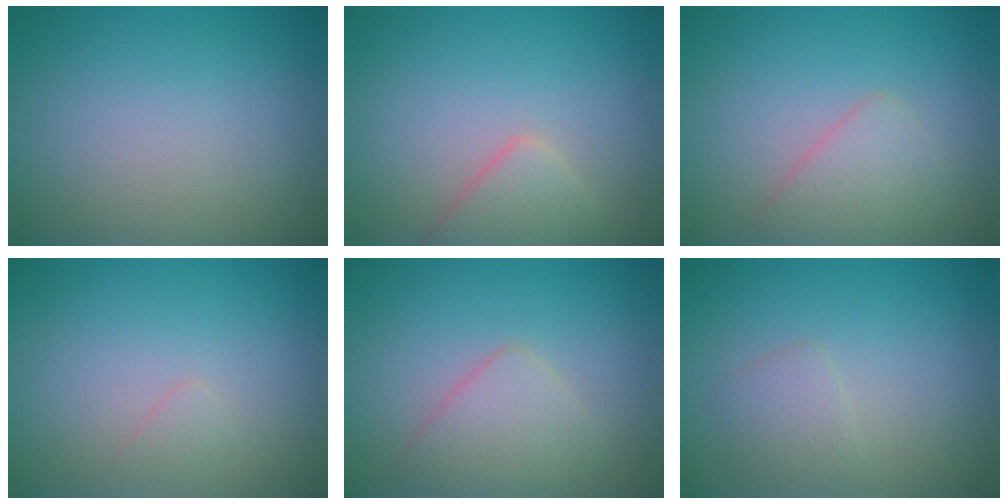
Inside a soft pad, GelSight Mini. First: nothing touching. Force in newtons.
{"total": 2.4, "press": 2.4, "slide": 0.1}
{"total": 2.4, "press": 2.4, "slide": 0.1}
{"total": 0.6, "press": 0.6, "slide": 0.1}
{"total": 2.7, "press": 2.7, "slide": 0.2}
{"total": 1.4, "press": 1.4, "slide": 0.1}